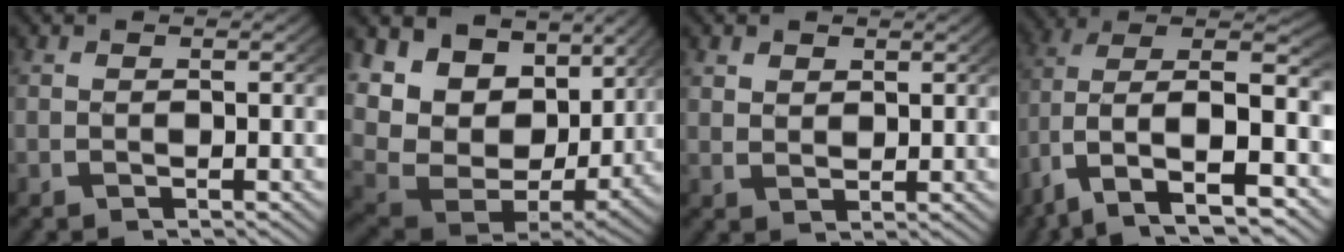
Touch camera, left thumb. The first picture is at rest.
{"total": 16.0, "force": [0.8, 11.8, 10.8], "torque": [-0.230, -0.040, 0.022]}
{"total": 1.9, "force": [1.4, 1.1, 0.6], "torque": [-0.005, -0.006, 0.034]}
{"total": 11.8, "force": [-1.3, 7.7, 8.9], "torque": [-0.184, -0.052, 0.005]}